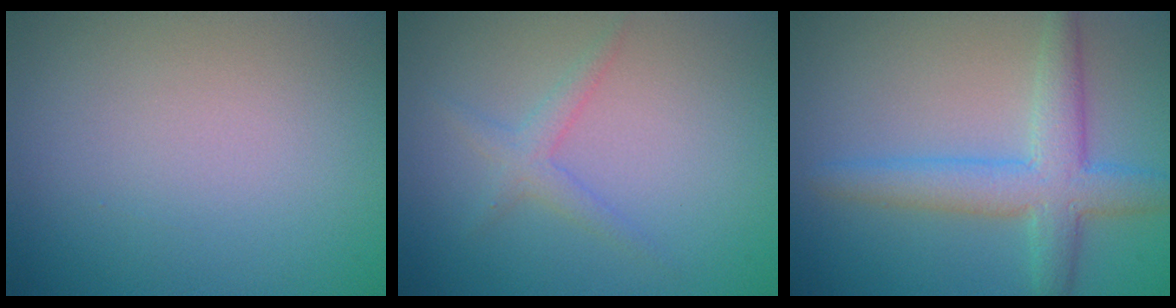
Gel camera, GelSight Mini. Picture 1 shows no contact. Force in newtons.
{"total": 1.7, "press": 1.7, "slide": 0.1}
{"total": 4.6, "press": 4.6, "slide": 0.1}